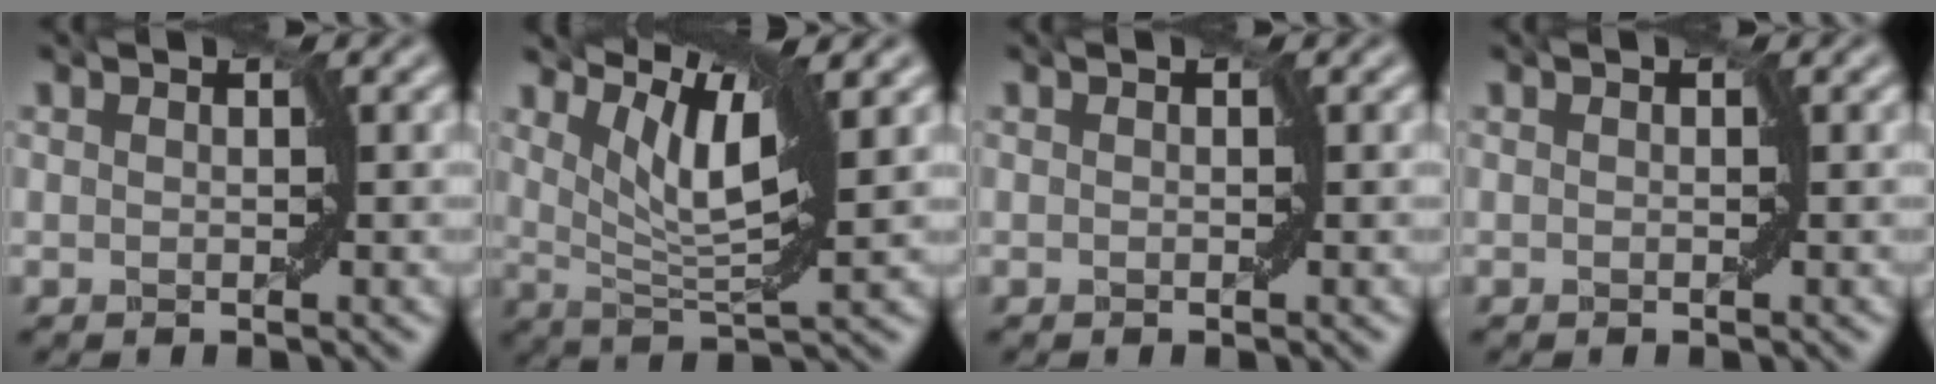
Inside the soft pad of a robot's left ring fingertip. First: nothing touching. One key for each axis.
{"total": 6.9, "fx": 3.8, "fy": 1.7, "fz": 5.6, "tx": -0.102, "ty": -0.002, "tz": 0.074}
{"total": 0.0}
{"total": 0.0}